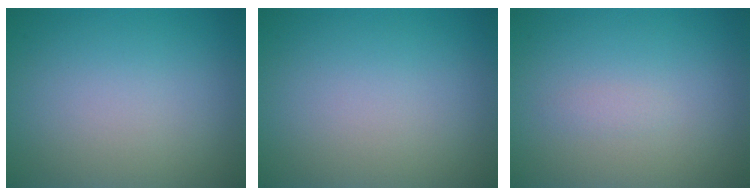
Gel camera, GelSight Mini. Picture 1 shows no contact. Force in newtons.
{"total": 0.0}
{"total": 0.6, "press": 0.6, "slide": 0.0}